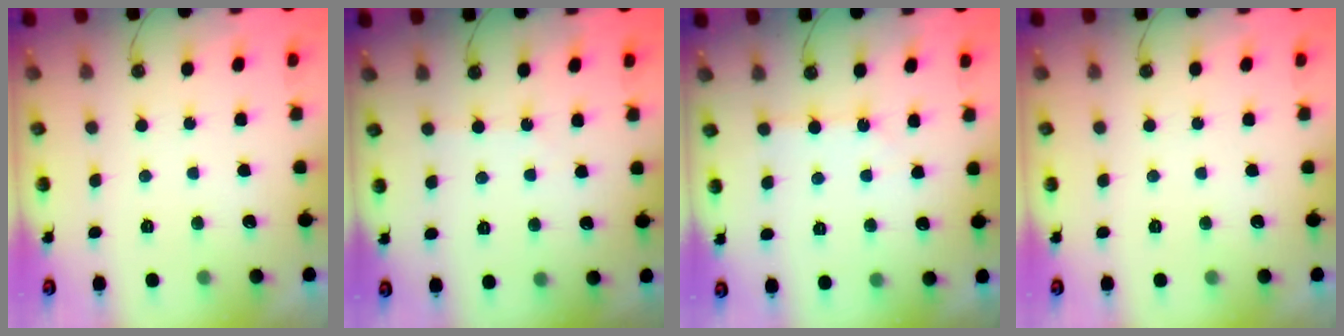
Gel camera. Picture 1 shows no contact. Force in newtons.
{"total": 1.6, "press": 1.5, "slide": 0.3}
{"total": 2.9, "press": 2.8, "slide": 0.4}
{"total": 0.0}